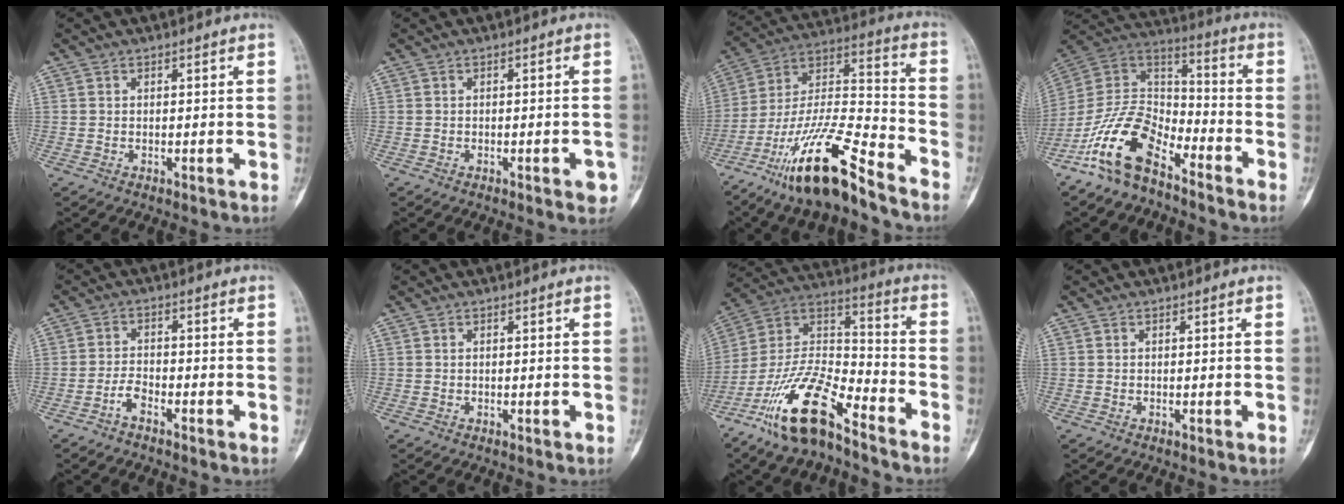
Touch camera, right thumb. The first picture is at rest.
{"total": 2.9, "force": [-1.3, 1.0, 2.4], "torque": [-0.022, 0.008, -0.015]}
{"total": 19.5, "force": [-13.6, 4.0, 13.5], "torque": [-0.264, 0.074, -0.248]}
{"total": 15.4, "force": [-10.0, 7.6, 8.9], "torque": [-0.158, 0.083, -0.199]}
{"total": 2.9, "force": [-2.1, 1.1, 1.7], "torque": [-0.032, 0.017, -0.043]}
{"total": 0.0}
{"total": 17.7, "force": [-11.8, 5.8, 11.8], "torque": [-0.219, 0.078, -0.223]}
{"total": 0.0}